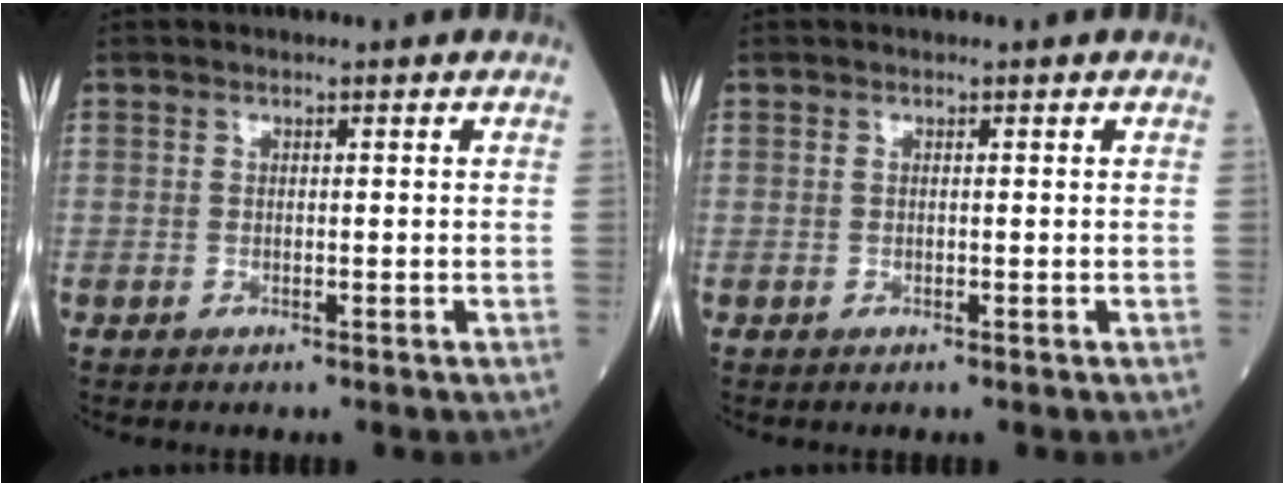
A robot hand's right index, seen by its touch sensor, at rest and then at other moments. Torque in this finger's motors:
{"motor_torque": [0.00, 0.00, 0.00, -0.01]}